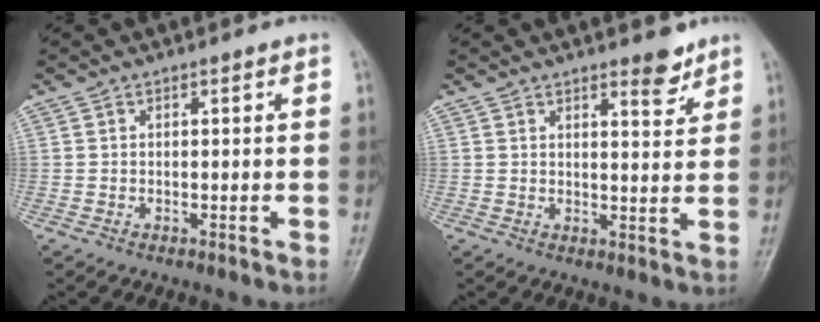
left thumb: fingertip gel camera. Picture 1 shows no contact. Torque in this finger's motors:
{"motor_torque": [-0.14, 0.05, -0.33, -0.33, 0.09]}